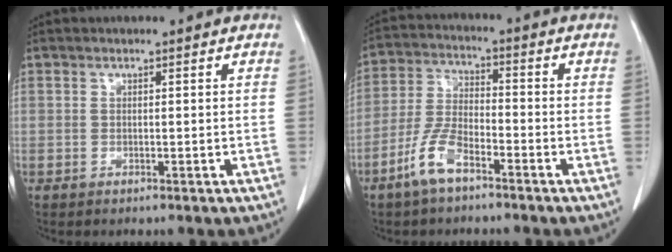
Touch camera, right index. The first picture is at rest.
{"total": 7.5, "force": [-4.8, 2.4, 5.2], "torque": [-0.120, -0.001, -0.098]}